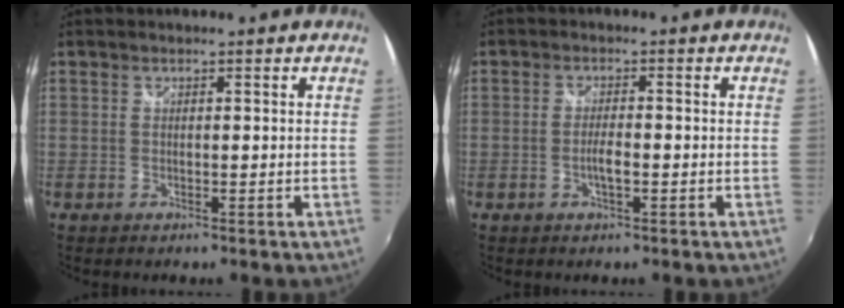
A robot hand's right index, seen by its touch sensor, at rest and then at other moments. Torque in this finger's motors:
{"motor_torque": [0.45, -0.22, 0.32, 0.05]}